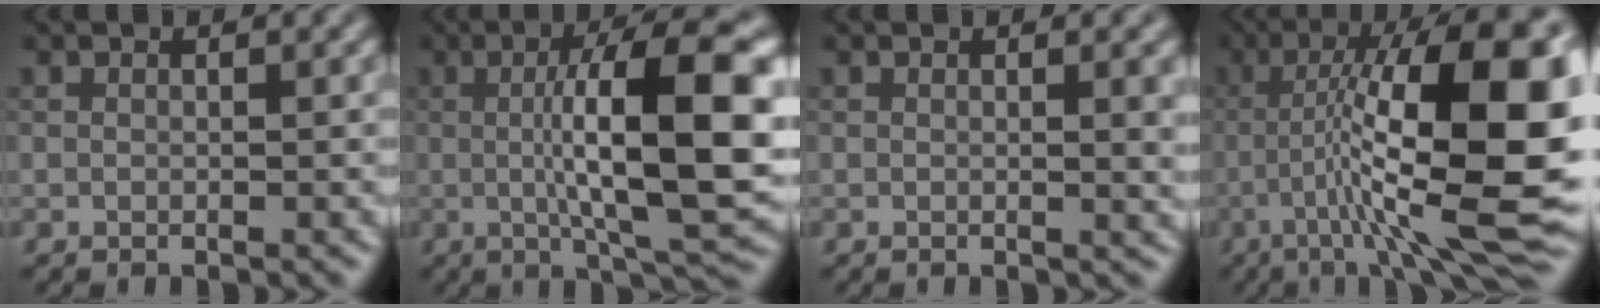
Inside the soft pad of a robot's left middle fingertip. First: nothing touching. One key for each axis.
{"total": 12.7, "fx": 0.5, "fy": 2.9, "fz": 12.3, "tx": -0.175, "ty": 0.007, "tz": 0.007}
{"total": 2.3, "fx": 0.4, "fy": 0.7, "fz": 2.1, "tx": -0.020, "ty": -0.001, "tz": 0.002}
{"total": 16.2, "fx": -2.4, "fy": 3.3, "fz": 15.6, "tx": -0.228, "ty": 0.027, "tz": -0.031}